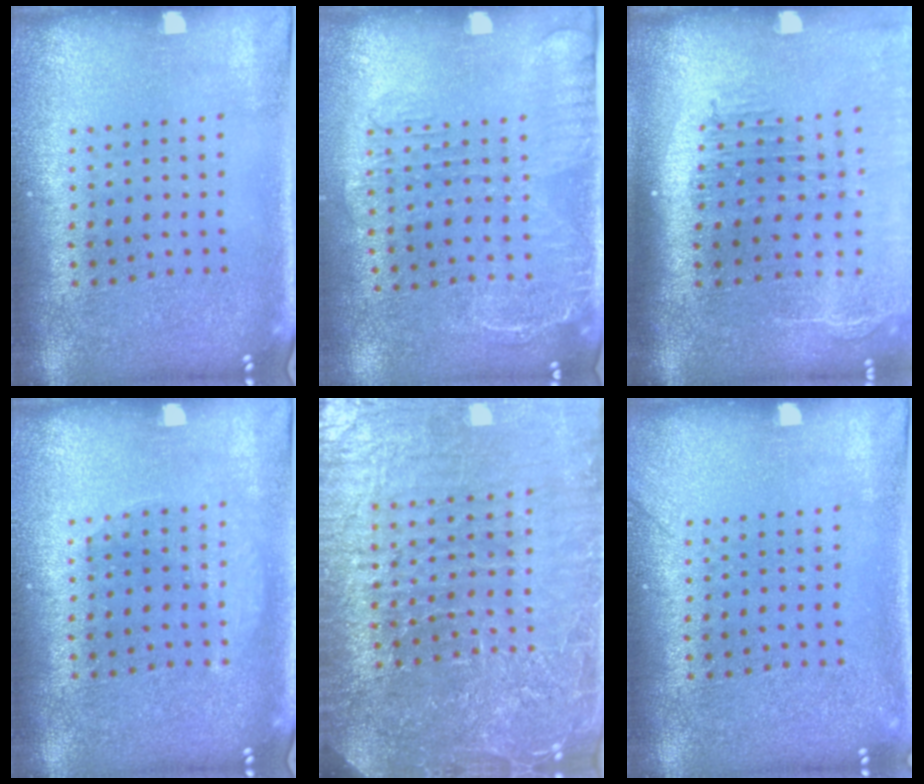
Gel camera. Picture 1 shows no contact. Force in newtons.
{"total": 1.6, "press": 1.2, "slide": 1.1}
{"total": 2.5, "press": 2.0, "slide": 1.5}
{"total": 1.3, "press": 1.3, "slide": 0.2}
{"total": 6.0, "press": 5.4, "slide": 2.8}
{"total": 0.8, "press": 0.8, "slide": 0.1}